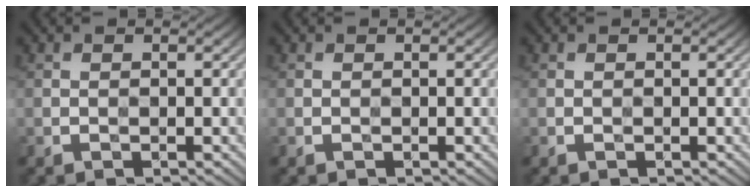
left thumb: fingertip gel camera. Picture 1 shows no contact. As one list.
[{"total": 0.0}, {"total": 0.0}]